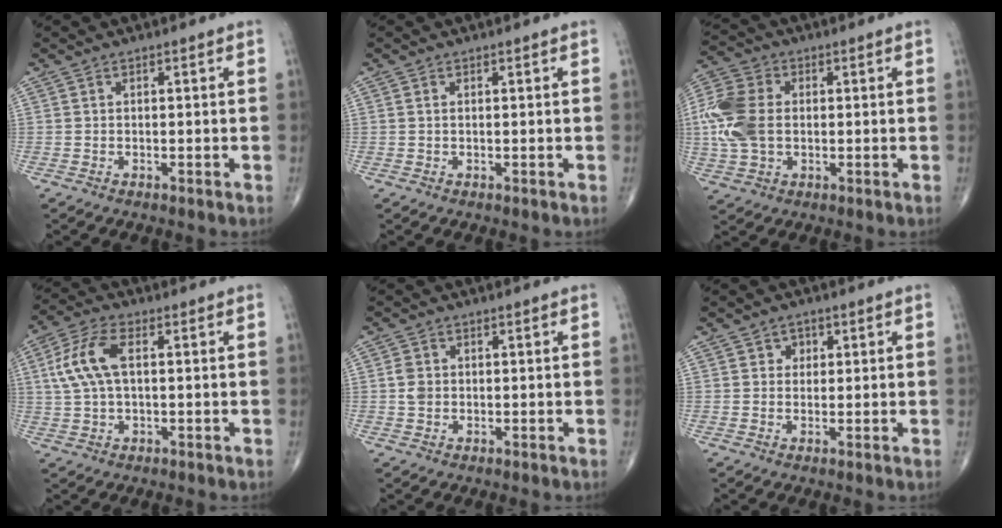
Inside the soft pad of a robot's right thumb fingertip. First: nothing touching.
{"total": 0.0}
{"total": 13.0, "force": [0.1, 8.9, 9.5], "torque": [-0.219, 0.012, 0.001]}
{"total": 9.4, "force": [1.6, 4.7, 8.0], "torque": [-0.177, 0.019, 0.030]}
{"total": 2.4, "force": [0.0, 2.0, 1.3], "torque": [-0.020, 0.003, 0.001]}
{"total": 2.6, "force": [1.0, 2.2, 0.9], "torque": [0.004, -0.003, 0.010]}